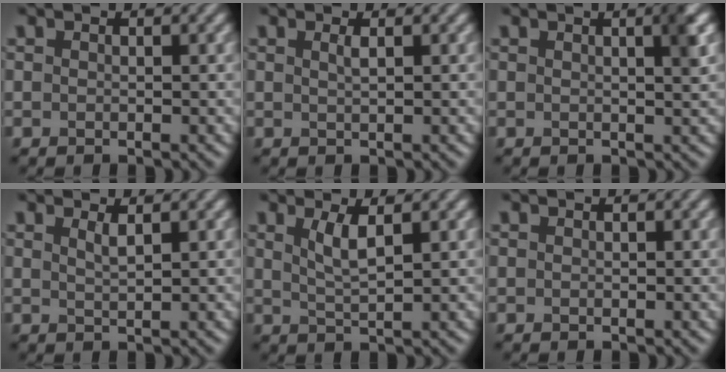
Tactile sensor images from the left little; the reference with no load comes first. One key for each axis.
{"total": 1.0, "fx": 0.4, "fy": 0.3, "fz": 0.9, "tx": -0.011, "ty": 0.003, "tz": 0.005}
{"total": 2.6, "fx": 0.8, "fy": 0.6, "fz": 2.4, "tx": -0.021, "ty": 0.010, "tz": 0.007}
{"total": 1.3, "fx": 0.8, "fy": 0.3, "fz": 1.0, "tx": -0.015, "ty": 0.001, "tz": 0.012}
{"total": 2.5, "fx": 1.1, "fy": 0.6, "fz": 2.2, "tx": -0.044, "ty": -0.004, "tz": 0.022}
{"total": 0.0}